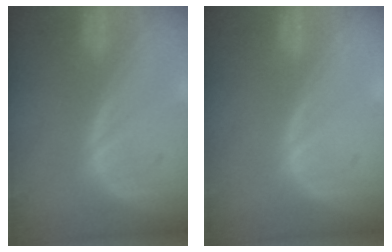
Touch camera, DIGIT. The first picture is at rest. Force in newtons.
{"total": 0.0}